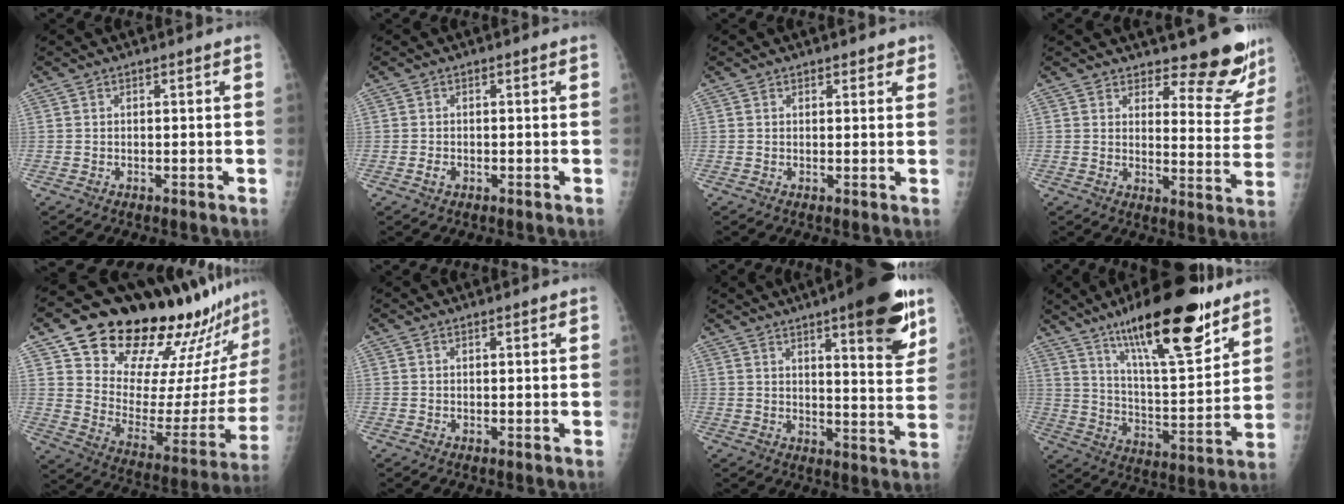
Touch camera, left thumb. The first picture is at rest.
{"total": 1.1, "force": [-0.3, 0.9, 0.7], "torque": [-0.010, 0.000, -0.004]}
{"total": 1.9, "force": [1.5, 1.2, 0.3], "torque": [0.020, -0.007, 0.013]}
{"total": 11.6, "force": [10.6, 3.5, 3.1], "torque": [-0.002, -0.104, 0.124]}
{"total": 28.9, "force": [24.0, 8.3, 13.7], "torque": [-0.172, -0.152, 0.339]}
{"total": 0.7, "force": [0.6, 0.2, 0.2], "torque": [-0.005, -0.004, 0.010]}
{"total": 16.7, "force": [9.6, 4.0, 13.0], "torque": [-0.146, -0.049, 0.130]}
{"total": 23.6, "force": [15.4, 6.2, 16.8], "torque": [-0.242, -0.072, 0.254]}